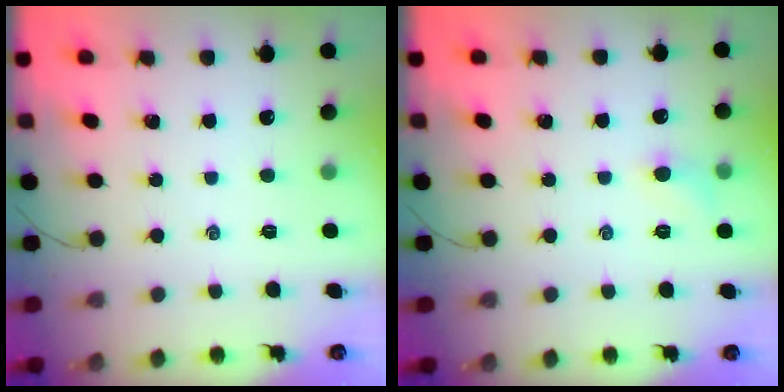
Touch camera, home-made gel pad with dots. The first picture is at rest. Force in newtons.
{"total": 5.6, "press": 5.5, "slide": 1.4}